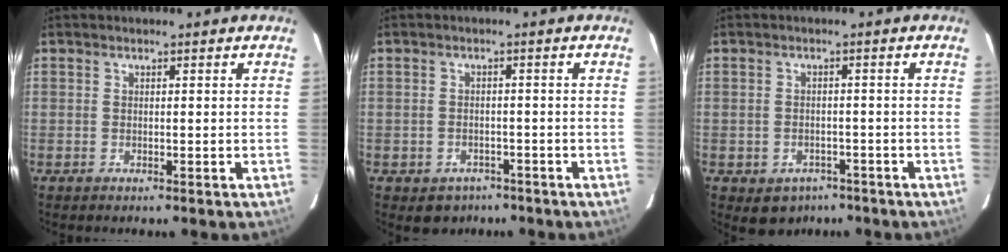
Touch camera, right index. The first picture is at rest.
{"total": 3.7, "force": [-2.4, 2.8, 0.8], "torque": [-0.012, 0.008, -0.026]}
{"total": 4.5, "force": [-2.7, 3.4, 1.2], "torque": [-0.016, 0.006, -0.029]}